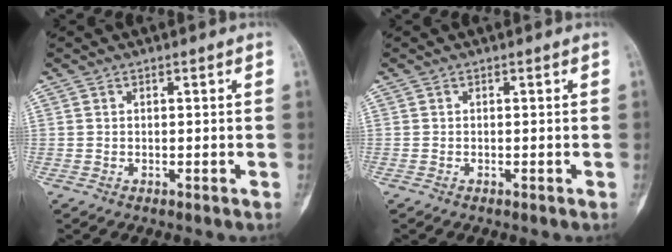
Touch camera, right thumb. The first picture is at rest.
{"total": 0.0}